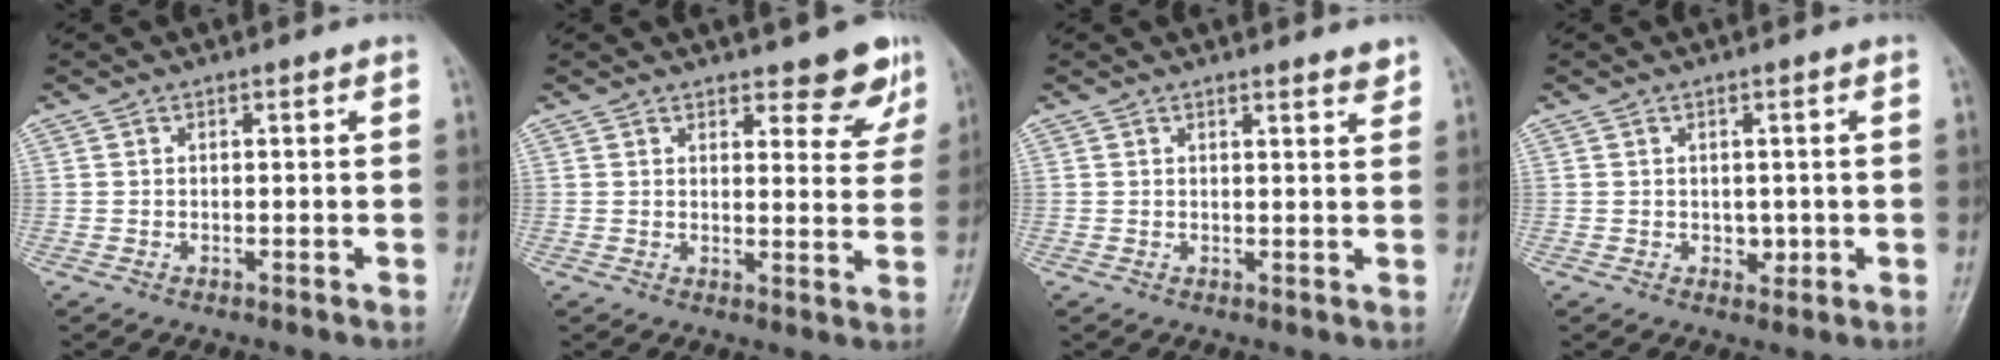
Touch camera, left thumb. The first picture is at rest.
{"total": 6.9, "force": [5.1, 2.8, 3.8], "torque": [-0.013, -0.034, 0.059]}
{"total": 1.9, "force": [1.7, 0.2, 0.8], "torque": [-0.006, -0.014, 0.022]}
{"total": 2.1, "force": [0.0, 1.6, 1.3], "torque": [-0.009, -0.002, 0.003]}